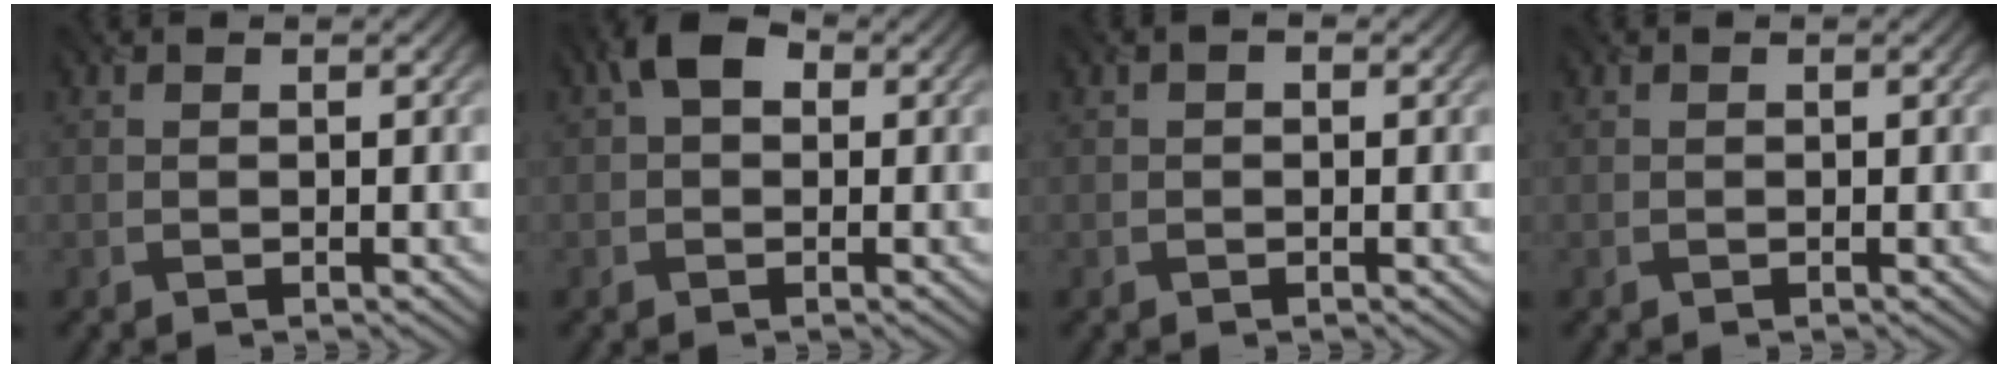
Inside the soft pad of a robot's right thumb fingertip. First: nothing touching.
{"total": 3.7, "force": [0.8, 2.6, 2.5], "torque": [-0.038, 0.010, 0.002]}
{"total": 0.7, "force": [0.0, 0.4, 0.5], "torque": [-0.002, 0.002, -0.001]}
{"total": 0.0}